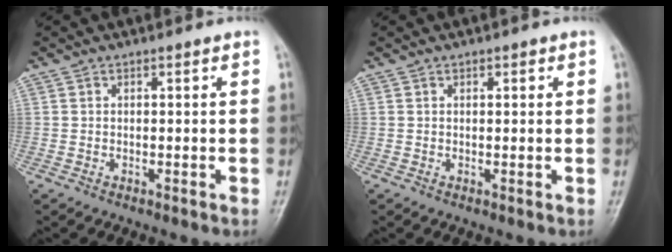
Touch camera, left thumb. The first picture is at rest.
{"total": 1.0, "force": [0.5, 0.5, 0.7], "torque": [-0.007, 0.001, 0.005]}